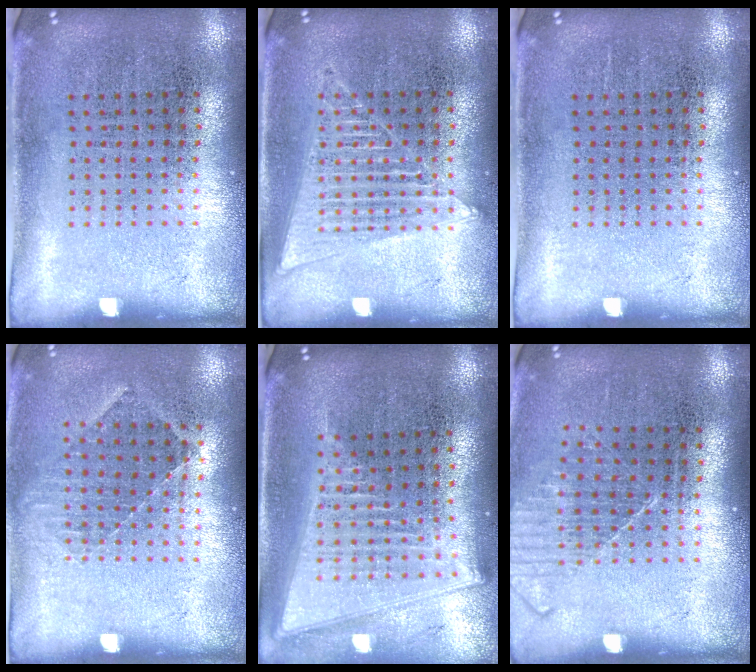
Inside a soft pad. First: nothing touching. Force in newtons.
{"total": 1.3, "press": 1.3, "slide": 0.1}
{"total": 0.0}
{"total": 0.8, "press": 0.8, "slide": 0.2}
{"total": 2.1, "press": 1.7, "slide": 1.1}
{"total": 1.2, "press": 1.2, "slide": 0.4}